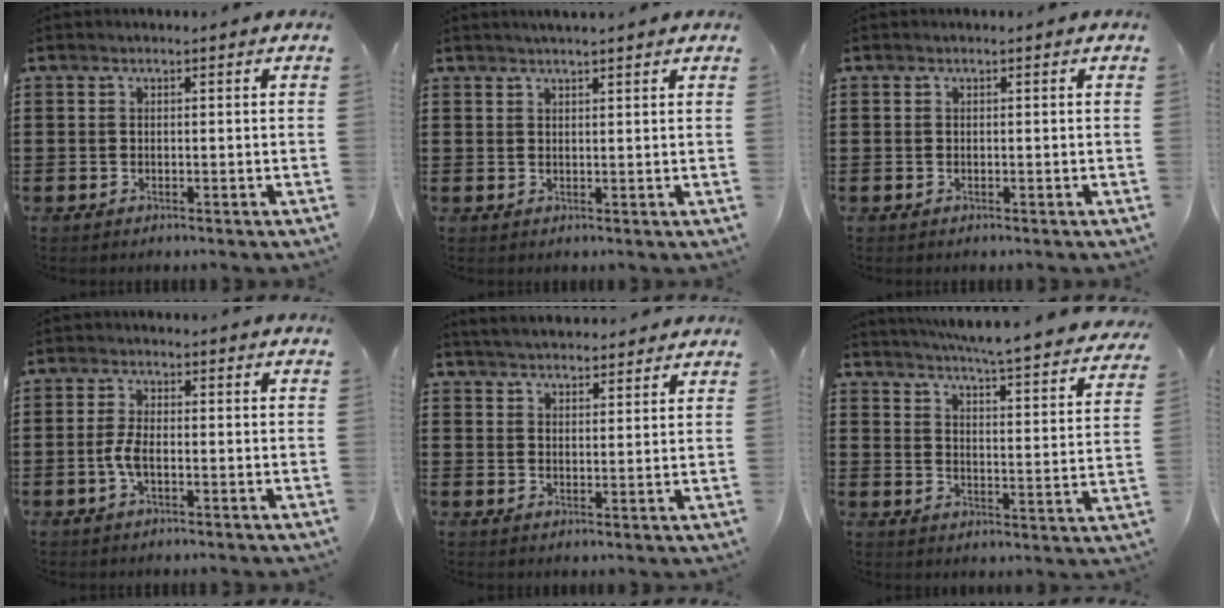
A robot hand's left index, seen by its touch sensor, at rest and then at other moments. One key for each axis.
{"total": 1.6, "fx": 1.5, "fy": -0.1, "fz": 0.6, "tx": -0.015, "ty": 0.001, "tz": 0.029}
{"total": 0.0}
{"total": 3.6, "fx": -0.9, "fy": 1.3, "fz": 3.3, "tx": -0.087, "ty": -0.005, "tz": -0.025}
{"total": 3.7, "fx": 3.7, "fy": 0.1, "fz": 0.4, "tx": -0.020, "ty": -0.008, "tz": 0.069}
{"total": 5.1, "fx": 4.7, "fy": -0.9, "fz": 1.7, "tx": -0.050, "ty": -0.048, "tz": 0.072}